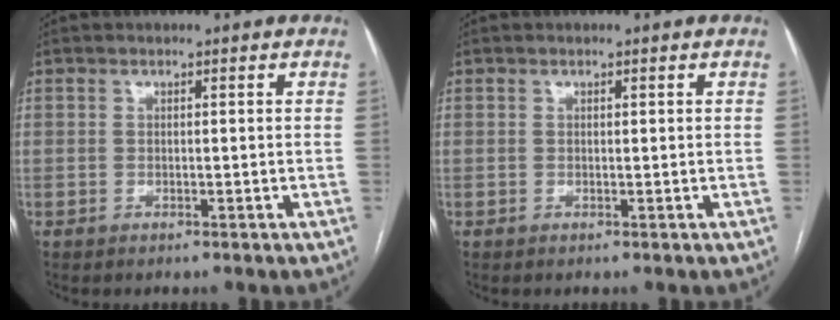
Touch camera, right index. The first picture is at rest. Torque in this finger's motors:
{"motor_torque": [0.03, 0.11, -0.02, 0.00]}